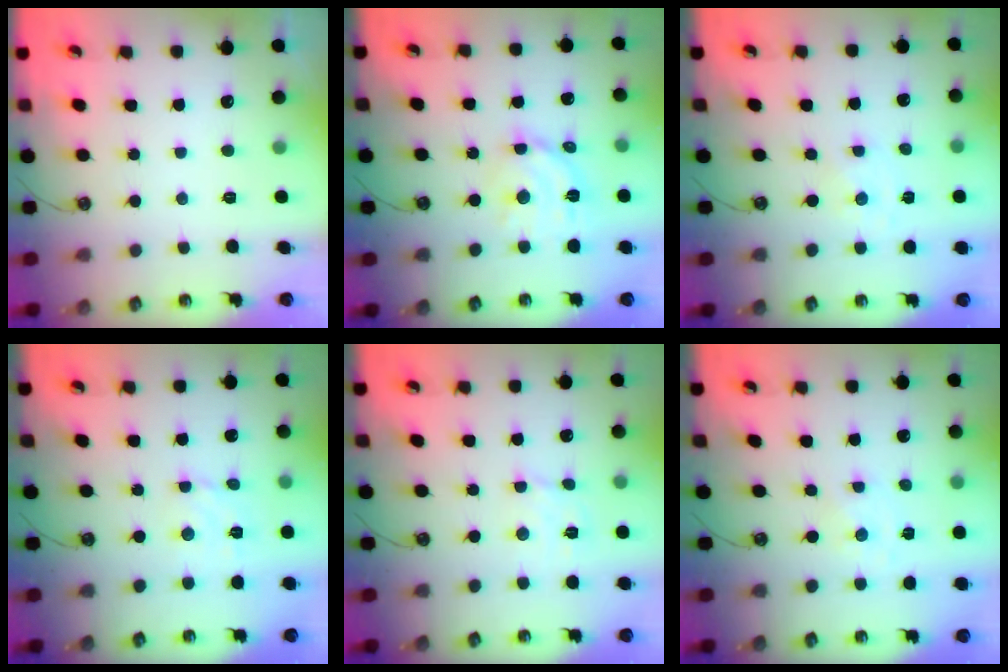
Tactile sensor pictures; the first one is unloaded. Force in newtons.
{"total": 11.7, "press": 11.7, "slide": 0.9}
{"total": 0.0}
{"total": 3.4, "press": 3.3, "slide": 0.2}
{"total": 3.8, "press": 3.8, "slide": 0.3}
{"total": 0.0}